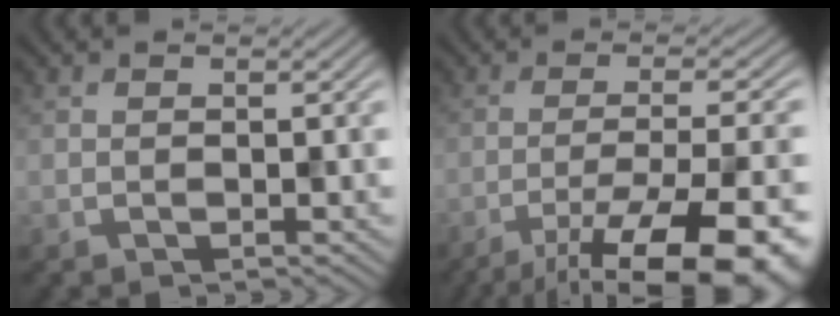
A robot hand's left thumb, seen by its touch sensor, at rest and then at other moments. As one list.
[{"total": 16.6, "force": [-10.8, 4.5, 11.7], "torque": [-0.155, -0.022, -0.149]}]